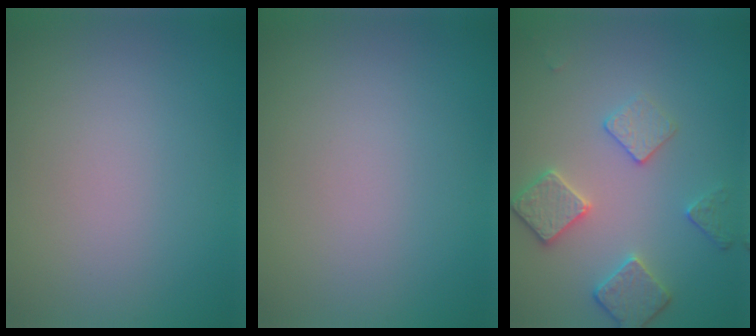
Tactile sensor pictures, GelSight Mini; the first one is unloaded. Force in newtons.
{"total": 0.0}
{"total": 3.4, "press": 3.2, "slide": 1.2}